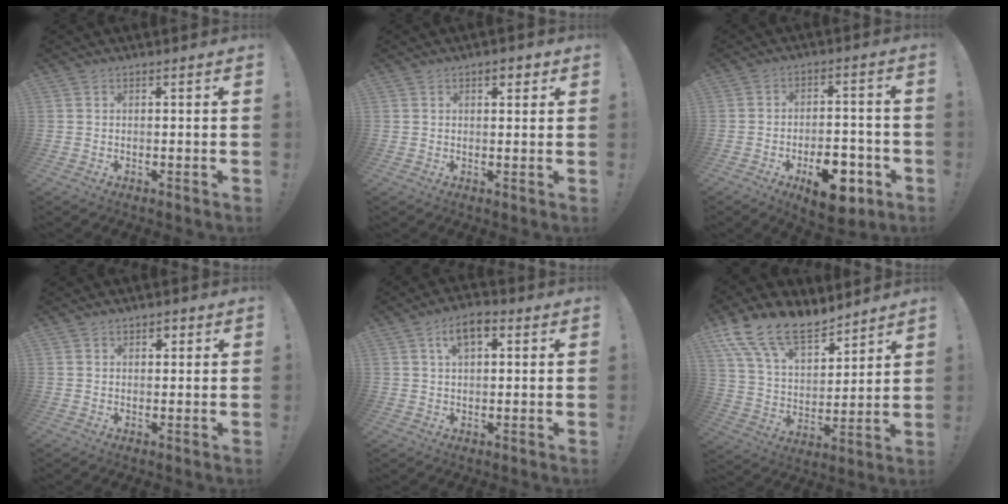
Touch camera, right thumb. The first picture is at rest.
{"total": 3.1, "force": [1.7, 1.7, 2.0], "torque": [-0.012, -0.005, 0.024]}
{"total": 12.9, "force": [-6.7, 6.7, 8.7], "torque": [-0.102, 0.048, -0.102]}
{"total": 1.8, "force": [0.8, 1.5, 0.6], "torque": [0.000, -0.002, 0.011]}
{"total": 6.9, "force": [2.7, 3.6, 5.2], "torque": [-0.080, 0.004, 0.047]}
{"total": 17.4, "force": [12.6, 8.2, 8.7], "torque": [-0.165, -0.080, 0.236]}